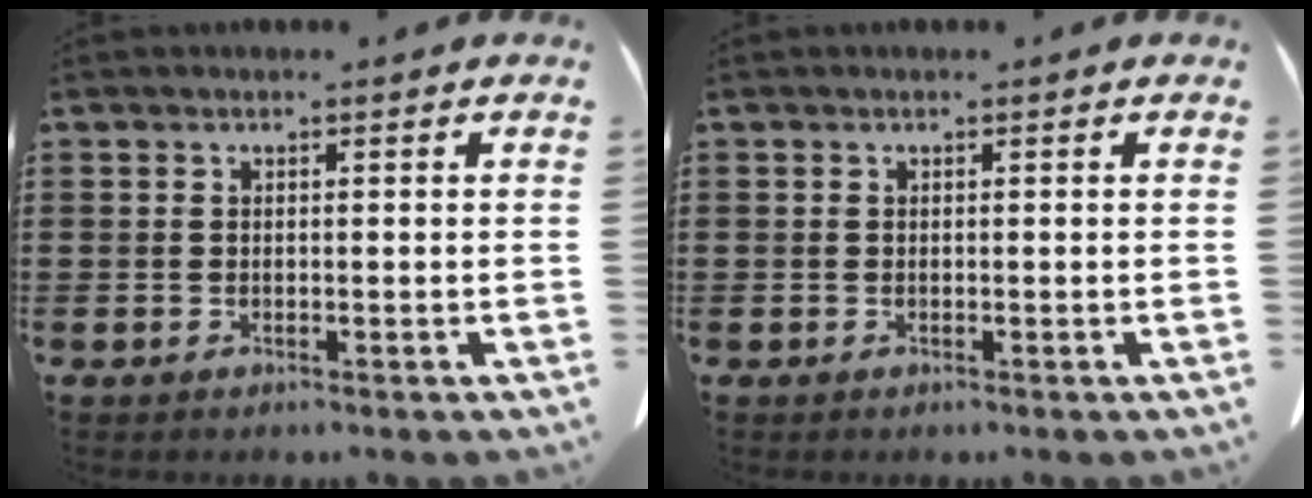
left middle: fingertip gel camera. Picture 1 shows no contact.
{"total": 0.0}